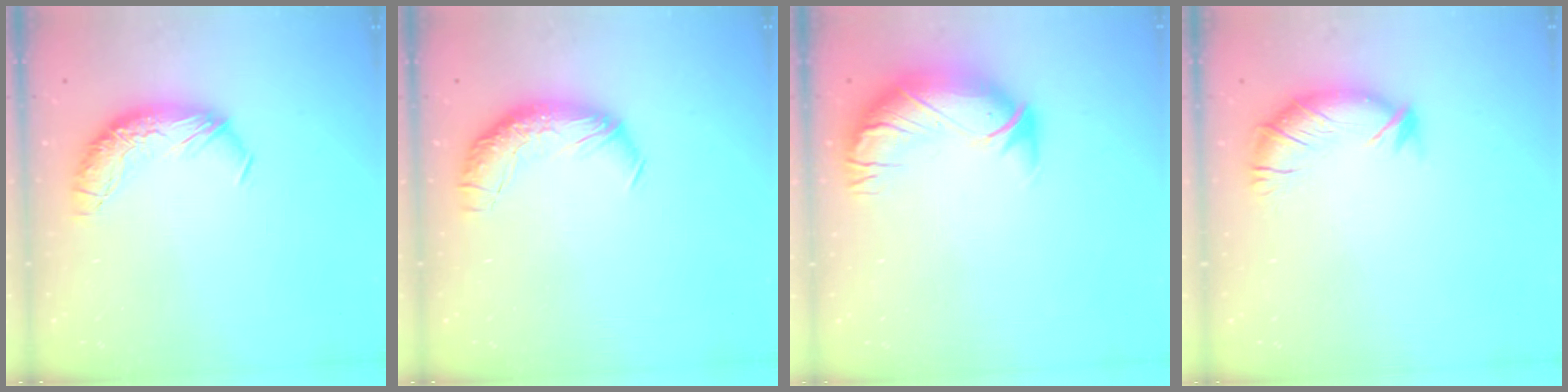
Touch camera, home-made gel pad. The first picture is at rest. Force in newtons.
{"total": 2.3, "press": 0.9, "slide": 2.2}
{"total": 3.0, "press": 0.2, "slide": 2.9}
{"total": 2.9, "press": 1.9, "slide": 2.2}